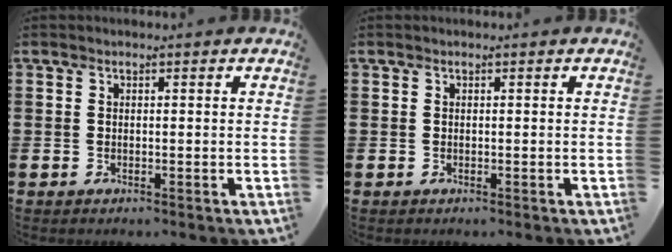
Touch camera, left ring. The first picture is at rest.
{"total": 0.0}